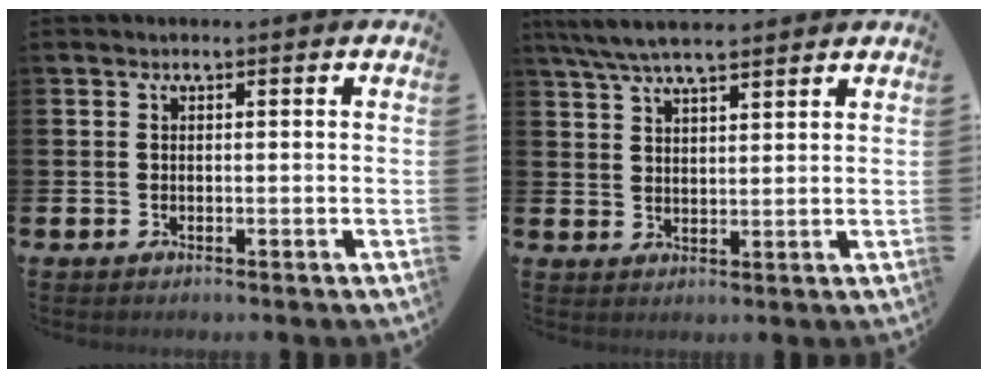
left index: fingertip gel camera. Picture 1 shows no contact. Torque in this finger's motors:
{"motor_torque": [0.93, -1.21, 0.16, 0.21]}